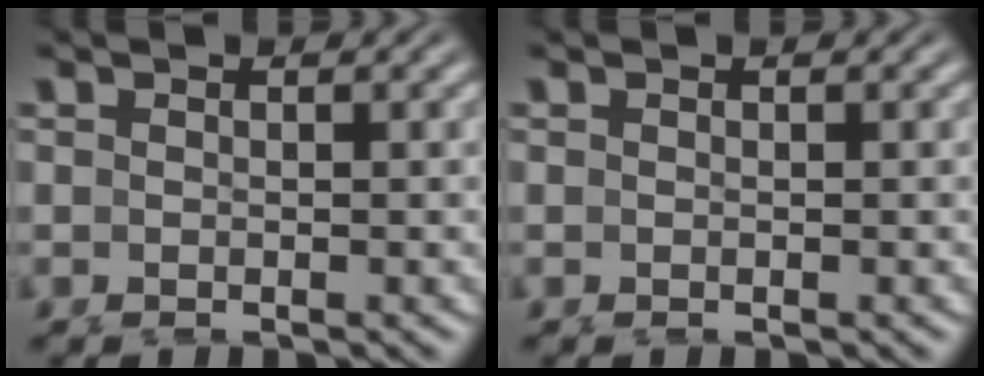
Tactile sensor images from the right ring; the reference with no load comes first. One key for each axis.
{"total": 0.0}